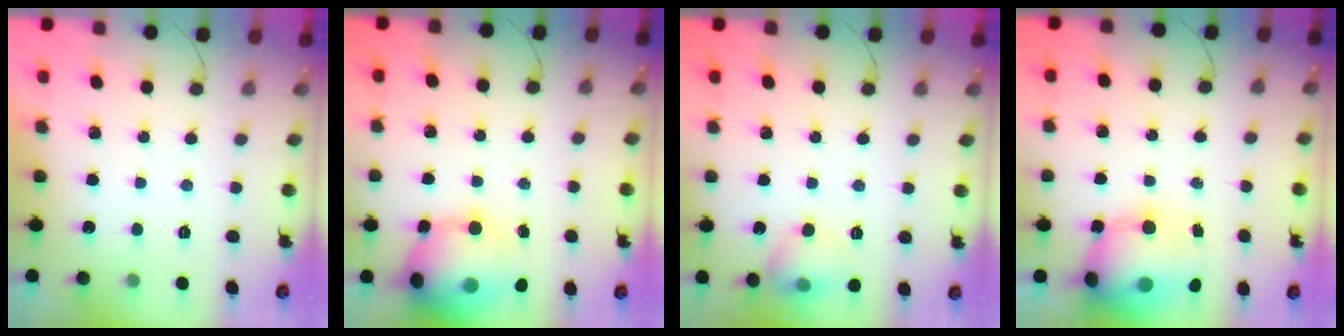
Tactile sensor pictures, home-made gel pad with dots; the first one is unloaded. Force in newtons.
{"total": 18.6, "press": 18.2, "slide": 3.8}
{"total": 8.6, "press": 8.5, "slide": 1.3}
{"total": 16.0, "press": 15.5, "slide": 3.9}